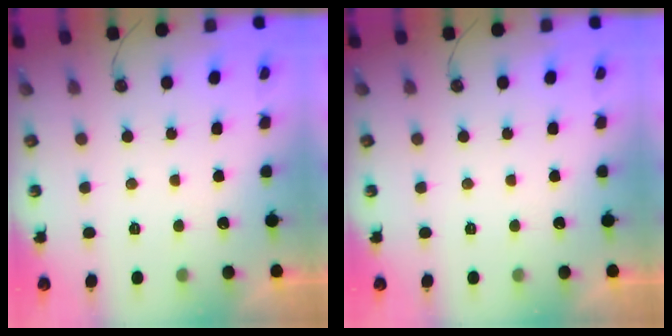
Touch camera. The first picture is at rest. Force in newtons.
{"total": 0.0}